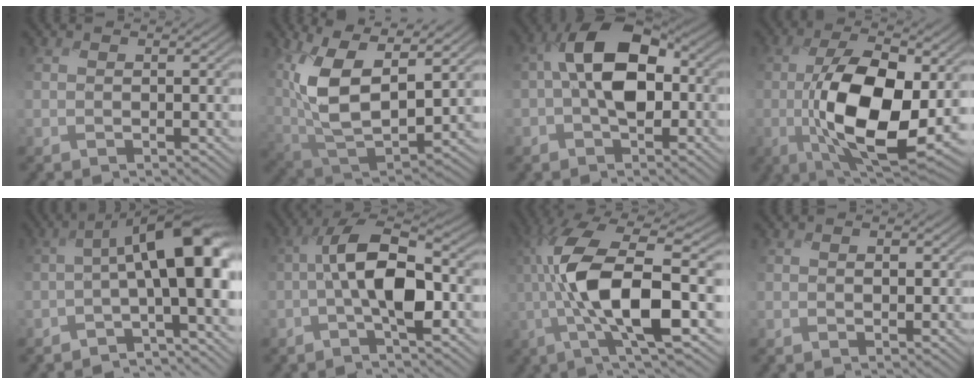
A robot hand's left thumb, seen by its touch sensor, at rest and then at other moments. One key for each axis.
{"total": 13.6, "fx": 3.9, "fy": 6.8, "fz": 11.1, "tx": -0.261, "ty": -0.011, "tz": 0.085}
{"total": 11.0, "fx": 0.2, "fy": 6.5, "fz": 8.9, "tx": -0.166, "ty": 0.018, "tz": -0.010}
{"total": 13.7, "fx": -1.4, "fy": 6.2, "fz": 12.1, "tx": -0.226, "ty": -0.005, "tz": -0.027}
{"total": 10.4, "fx": -1.7, "fy": 3.9, "fz": 9.4, "tx": -0.134, "ty": 0.012, "tz": -0.043}
{"total": 8.8, "fx": -1.8, "fy": 3.4, "fz": 7.9, "tx": -0.136, "ty": 0.016, "tz": -0.044}
{"total": 13.1, "fx": -1.5, "fy": 3.7, "fz": 12.5, "tx": -0.250, "ty": 0.003, "tz": -0.037}
{"total": 0.9, "fx": 0.0, "fy": 0.5, "fz": 0.7, "tx": -0.009, "ty": -0.001, "tz": 0.001}